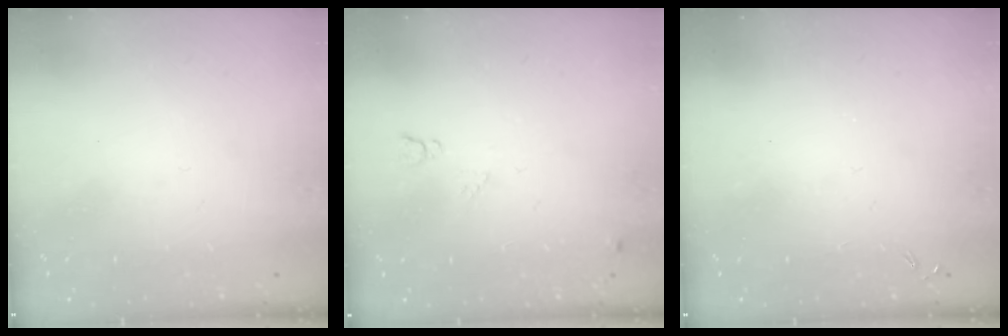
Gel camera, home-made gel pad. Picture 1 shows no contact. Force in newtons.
{"total": 5.2, "press": 5.1, "slide": 1.2}
{"total": 0.0}